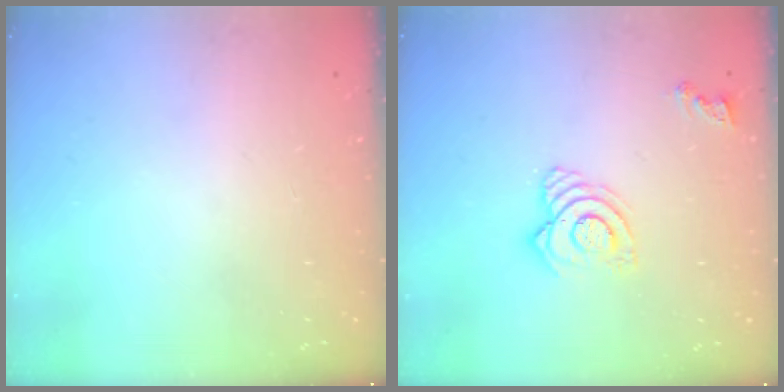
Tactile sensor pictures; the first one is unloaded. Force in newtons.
{"total": 10.2, "press": 10.2, "slide": 1.2}